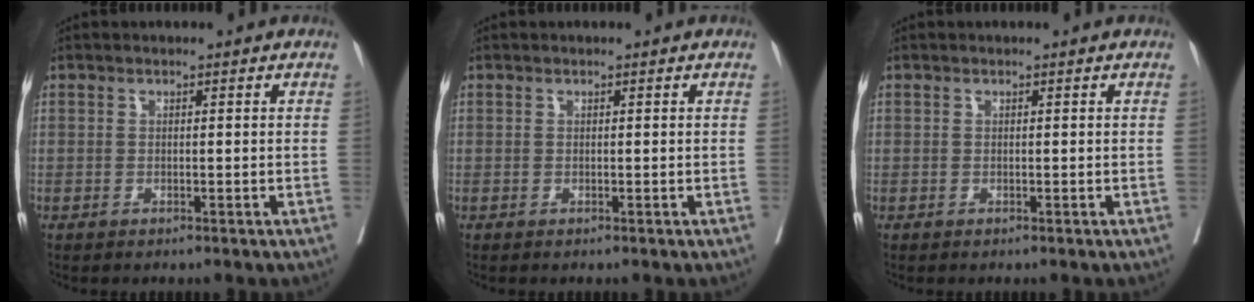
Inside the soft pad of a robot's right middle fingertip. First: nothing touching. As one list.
[{"total": 0.0}, {"total": 0.0}]